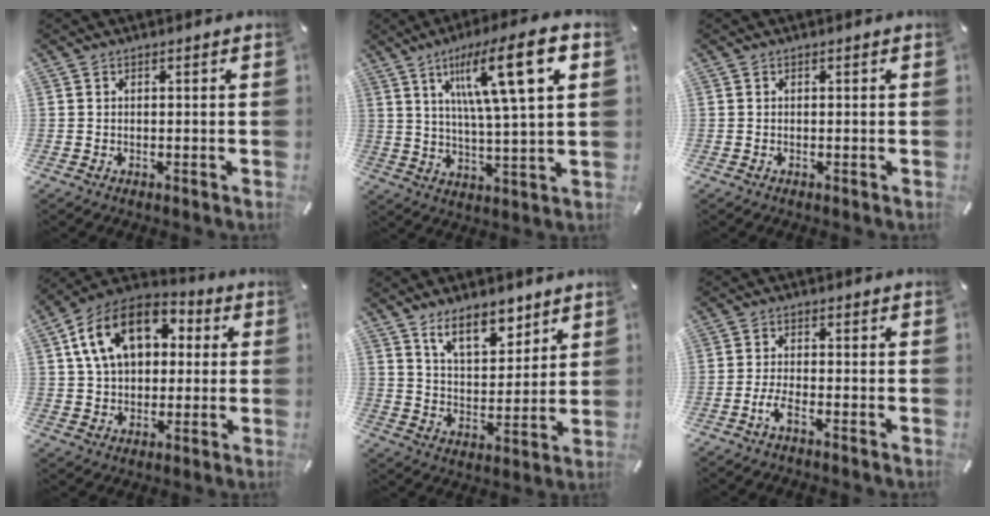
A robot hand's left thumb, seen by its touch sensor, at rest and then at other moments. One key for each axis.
{"total": 16.7, "fx": 7.1, "fy": 3.0, "fz": 14.8, "tx": -0.249, "ty": -0.015, "tz": 0.103}
{"total": 0.0}
{"total": 16.1, "fx": 5.1, "fy": 11.6, "fz": 9.9, "tx": -0.194, "ty": 0.002, "tz": 0.093}
{"total": 11.4, "fx": 8.4, "fy": 5.2, "fz": 5.6, "tx": -0.087, "ty": -0.039, "tz": 0.149}
{"total": 3.6, "fx": -2.0, "fy": 0.7, "fz": 2.9, "tx": -0.067, "ty": -0.003, "tz": -0.041}